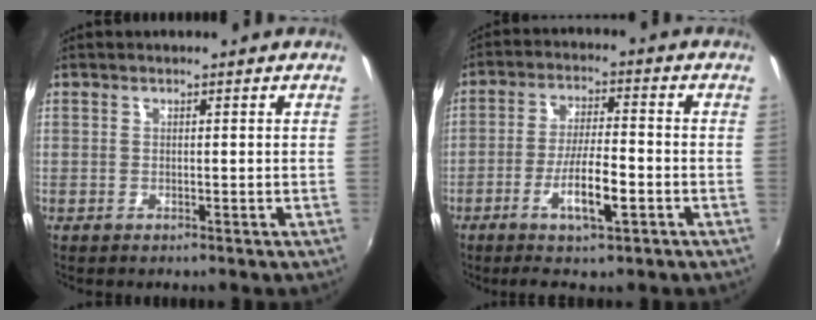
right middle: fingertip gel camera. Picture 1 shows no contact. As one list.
[{"total": 8.0, "force": [-3.8, 1.1, 7.0], "torque": [-0.139, -0.006, -0.066]}]